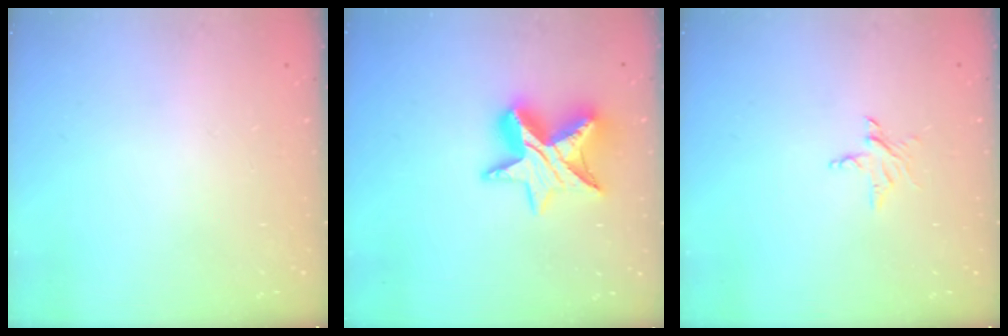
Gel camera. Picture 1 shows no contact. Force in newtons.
{"total": 13.4, "press": 13.4, "slide": 0.9}
{"total": 3.7, "press": 3.7, "slide": 0.3}